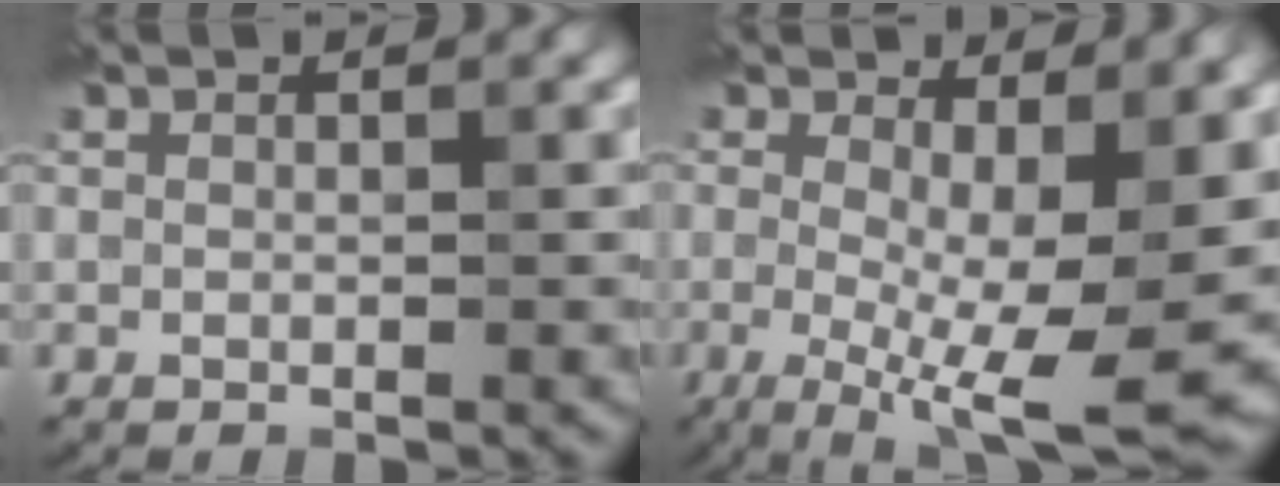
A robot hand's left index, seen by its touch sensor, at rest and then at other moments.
{"total": 11.8, "force": [-1.1, 3.5, 11.2], "torque": [-0.163, -0.012, -0.013]}